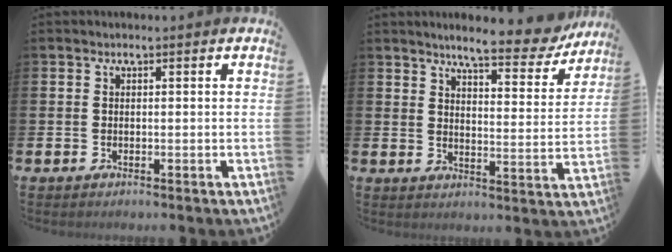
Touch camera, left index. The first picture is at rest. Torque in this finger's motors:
{"motor_torque": [1.08, -1.06, 0.57, 0.07]}